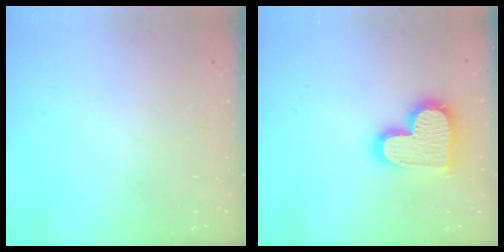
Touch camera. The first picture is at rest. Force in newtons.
{"total": 17.9, "press": 17.9, "slide": 1.1}